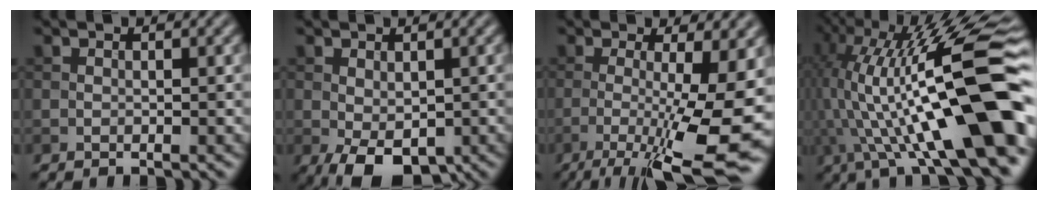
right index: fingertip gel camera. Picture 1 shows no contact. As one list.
[{"total": 4.9, "force": [-1.7, 2.6, 3.7], "torque": [-0.071, -0.011, -0.023]}, {"total": 12.1, "force": [-3.3, 2.6, 11.3], "torque": [-0.169, -0.014, -0.044]}, {"total": 17.3, "force": [0.0, 5.6, 16.3], "torque": [-0.292, 0.025, 0.014]}]